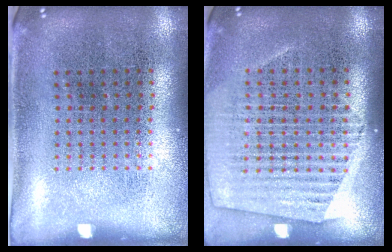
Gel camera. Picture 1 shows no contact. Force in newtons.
{"total": 1.5, "press": 1.3, "slide": 0.6}